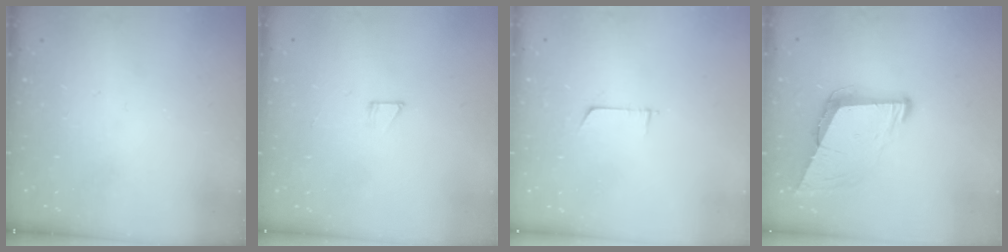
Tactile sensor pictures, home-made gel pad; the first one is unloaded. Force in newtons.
{"total": 2.6, "press": 2.6, "slide": 0.1}
{"total": 3.2, "press": 3.2, "slide": 0.3}
{"total": 9.0, "press": 8.1, "slide": 3.8}